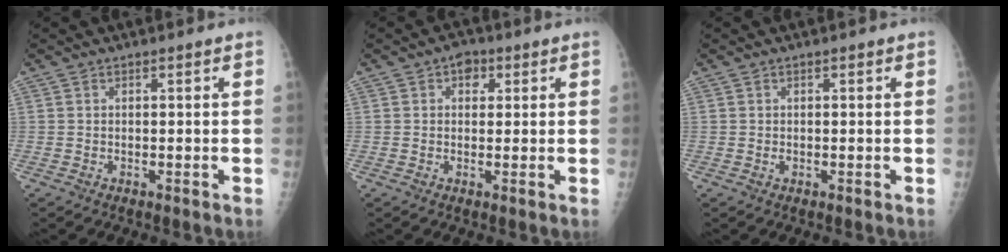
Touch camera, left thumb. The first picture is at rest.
{"total": 3.3, "force": [1.3, 2.5, 1.7], "torque": [-0.001, 0.000, 0.013]}
{"total": 0.6, "force": [0.1, 0.4, 0.4], "torque": [-0.004, 0.000, 0.002]}